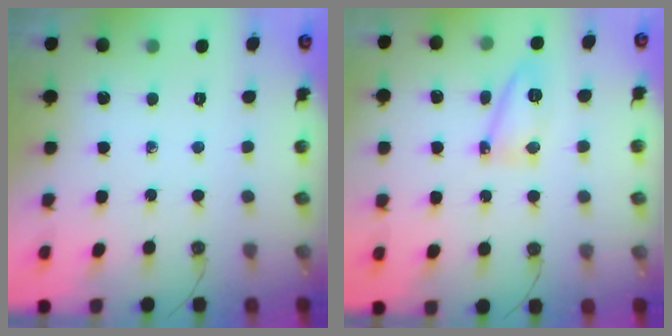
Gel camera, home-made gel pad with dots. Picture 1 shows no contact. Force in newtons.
{"total": 8.5, "press": 8.4, "slide": 0.9}